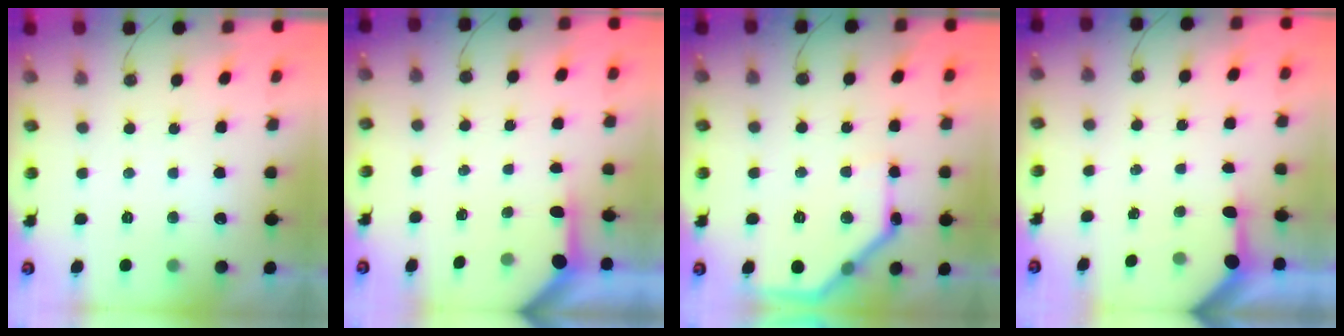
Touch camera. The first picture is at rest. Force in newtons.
{"total": 3.1, "press": 3.1, "slide": 0.4}
{"total": 10.9, "press": 10.9, "slide": 0.4}
{"total": 3.2, "press": 3.2, "slide": 0.4}